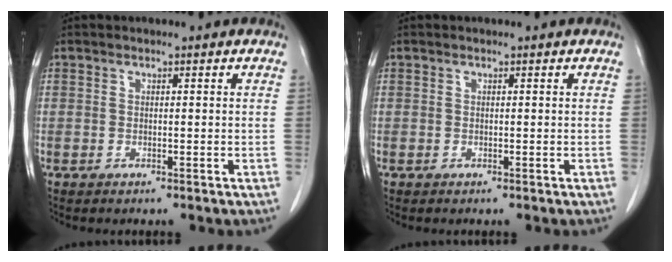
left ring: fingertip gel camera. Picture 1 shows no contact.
{"total": 0.0}